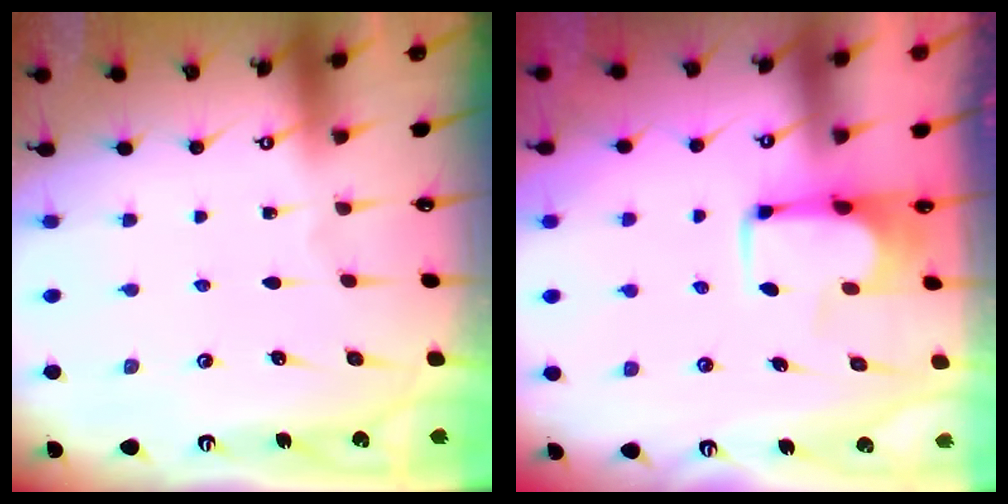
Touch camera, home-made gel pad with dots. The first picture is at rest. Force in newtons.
{"total": 3.2, "press": 3.1, "slide": 0.5}